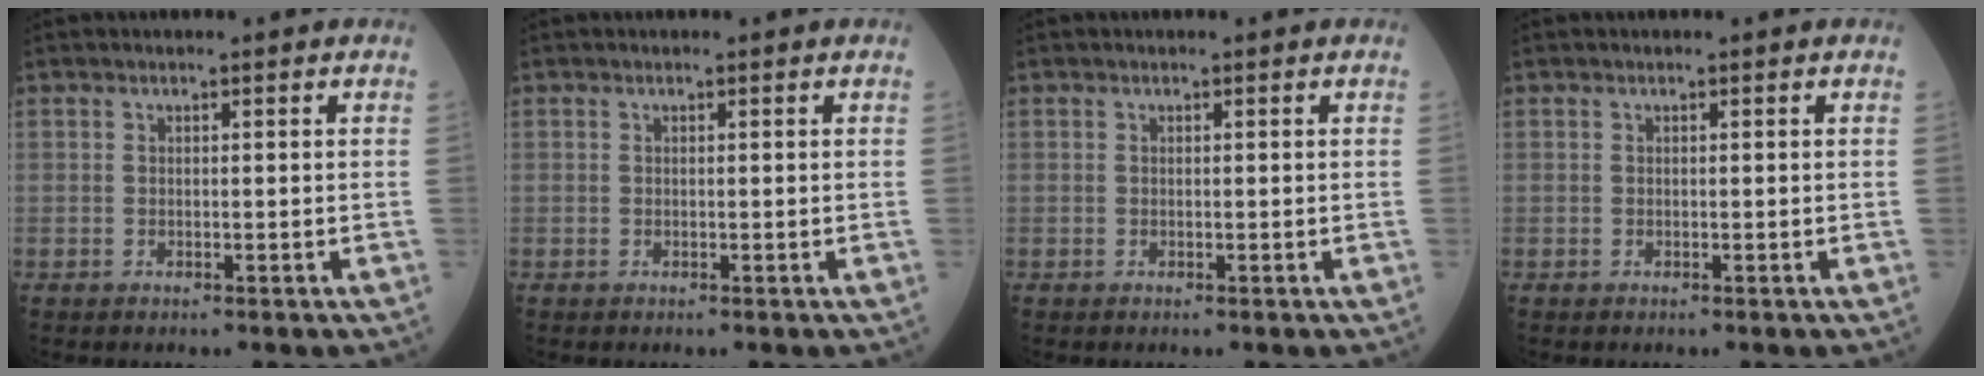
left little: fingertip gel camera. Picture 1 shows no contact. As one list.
[{"total": 0.0}, {"total": 0.0}, {"total": 0.0}]